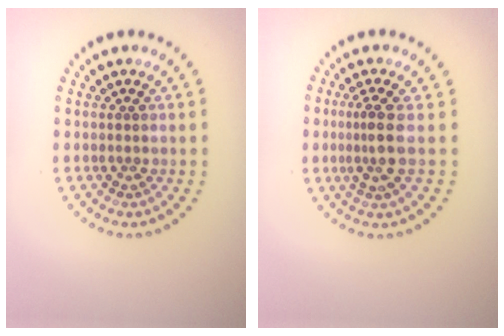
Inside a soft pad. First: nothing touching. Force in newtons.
{"total": 2.5, "press": 1.9, "slide": 1.6}